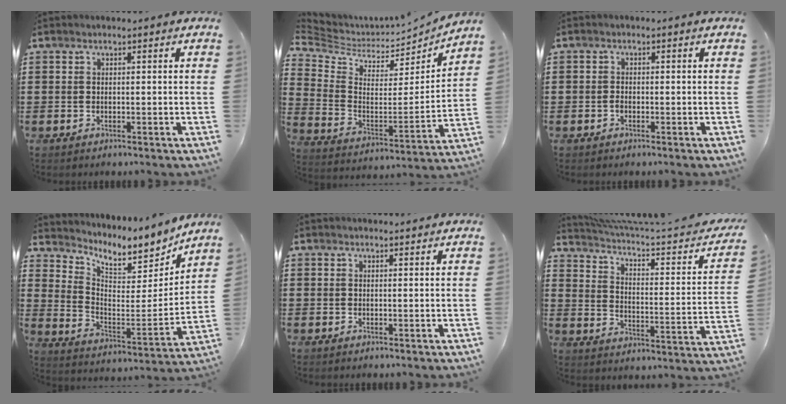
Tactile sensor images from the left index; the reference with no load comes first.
{"total": 4.0, "force": [3.6, 1.4, 0.9], "torque": [-0.047, -0.041, 0.058]}
{"total": 0.8, "force": [-0.5, 0.5, 0.4], "torque": [-0.008, -0.001, -0.011]}
{"total": 6.3, "force": [5.6, 2.1, 2.2], "torque": [-0.061, -0.050, 0.090]}
{"total": 0.9, "force": [0.9, 0.0, 0.1], "torque": [-0.004, -0.001, 0.017]}
{"total": 4.3, "force": [3.5, 0.3, 2.5], "torque": [-0.068, -0.035, 0.052]}